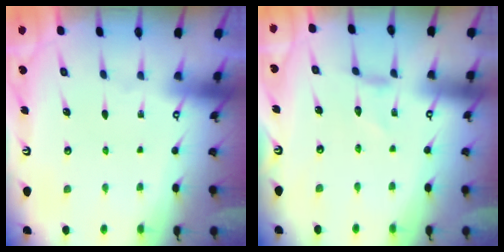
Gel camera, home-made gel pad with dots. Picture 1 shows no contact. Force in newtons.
{"total": 0.0}